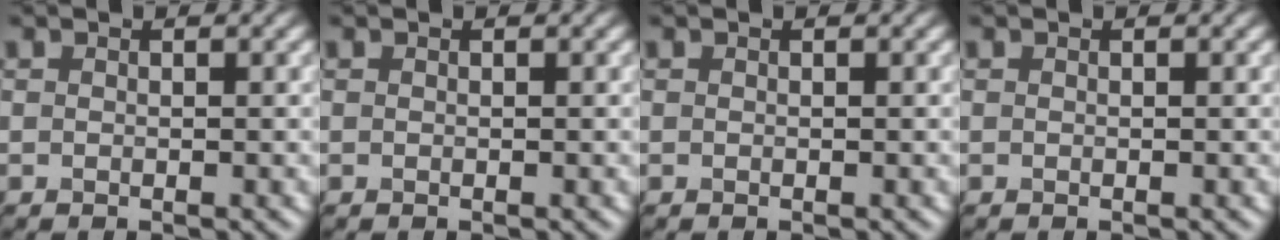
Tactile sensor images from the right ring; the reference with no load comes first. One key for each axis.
{"total": 0.0}
{"total": 0.0}
{"total": 0.0}